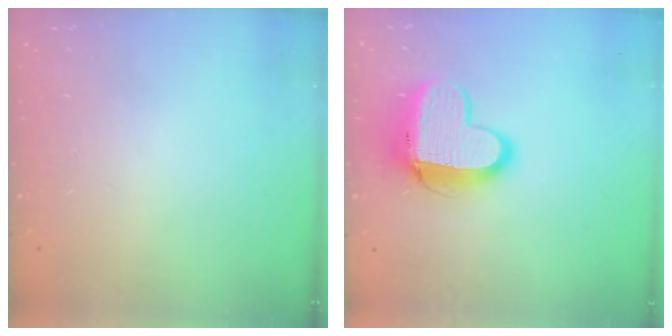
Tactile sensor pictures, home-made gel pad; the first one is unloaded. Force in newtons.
{"total": 12.1, "press": 12.0, "slide": 1.2}